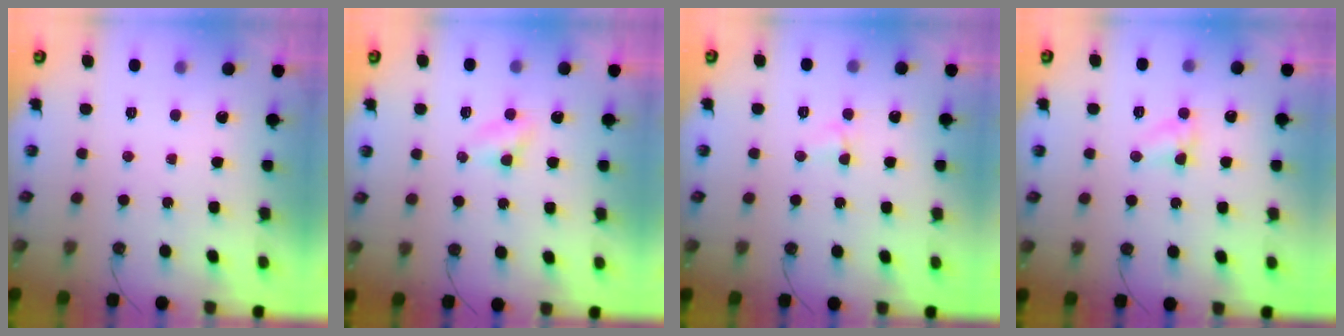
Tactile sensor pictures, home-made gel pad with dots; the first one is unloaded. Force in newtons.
{"total": 2.7, "press": 2.7, "slide": 0.3}
{"total": 3.8, "press": 3.8, "slide": 0.5}
{"total": 4.3, "press": 4.2, "slide": 0.6}